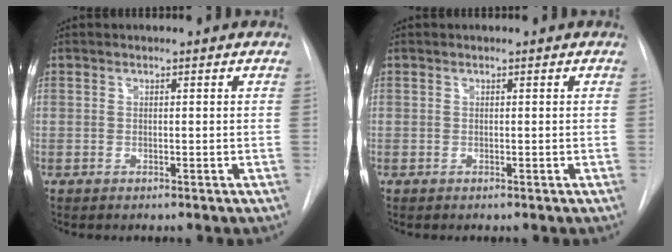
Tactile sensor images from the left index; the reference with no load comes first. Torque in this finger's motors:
{"motor_torque": [-0.01, 0.01, 0.00, 0.01]}